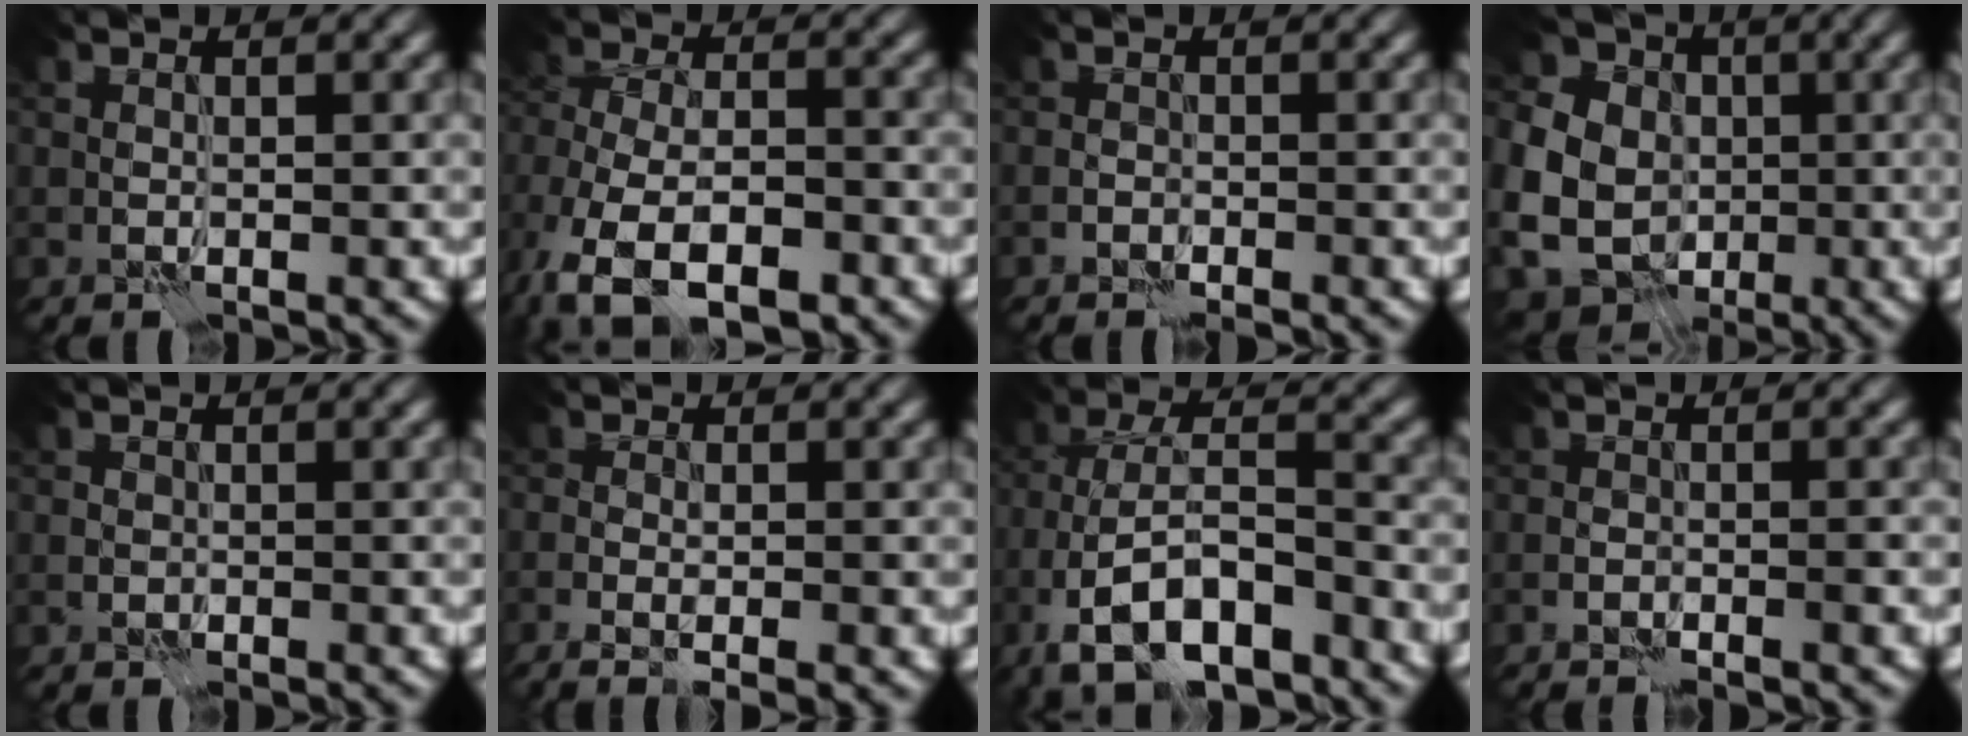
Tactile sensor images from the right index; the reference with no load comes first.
{"total": 10.5, "force": [-6.7, 5.5, 6.0], "torque": [-0.104, -0.003, -0.115]}
{"total": 1.2, "force": [-1.2, 0.0, -0.3], "torque": [0.004, 0.002, -0.022]}
{"total": 10.3, "force": [-1.3, 9.1, 4.8], "torque": [-0.117, -0.006, -0.033]}
{"total": 0.7, "force": [-0.6, 0.0, -0.5], "torque": [0.007, 0.003, -0.008]}
{"total": 3.2, "force": [-1.5, 0.9, 2.7], "torque": [-0.034, 0.001, -0.019]}
{"total": 9.7, "force": [-5.9, 3.7, 6.8], "torque": [-0.117, 0.007, -0.106]}
{"total": 2.0, "force": [-1.8, 0.2, 0.8], "torque": [-0.005, 0.015, -0.032]}